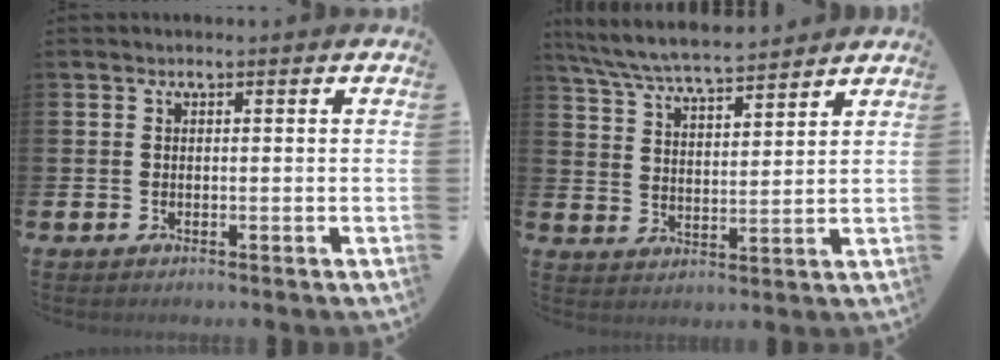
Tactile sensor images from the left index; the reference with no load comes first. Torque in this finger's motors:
{"motor_torque": [1.03, -0.97, 0.63, 0.21]}